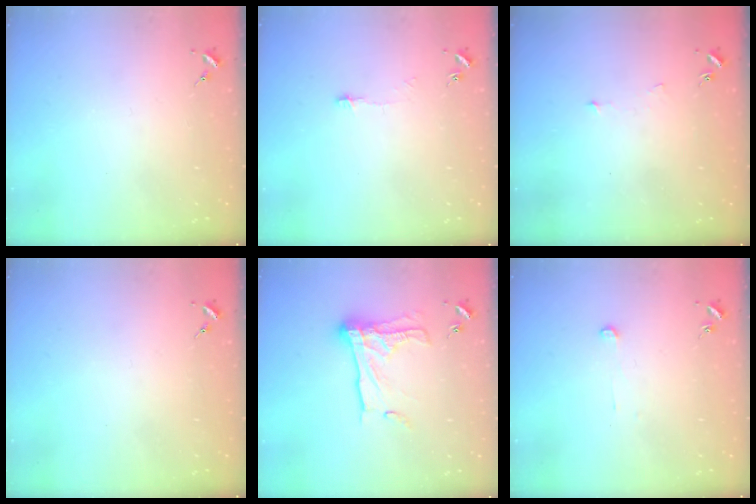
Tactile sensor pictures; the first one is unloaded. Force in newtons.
{"total": 3.7, "press": 3.7, "slide": 0.3}
{"total": 3.7, "press": 3.7, "slide": 0.2}
{"total": 0.0}
{"total": 15.9, "press": 15.9, "slide": 1.2}
{"total": 2.9, "press": 2.9, "slide": 0.2}